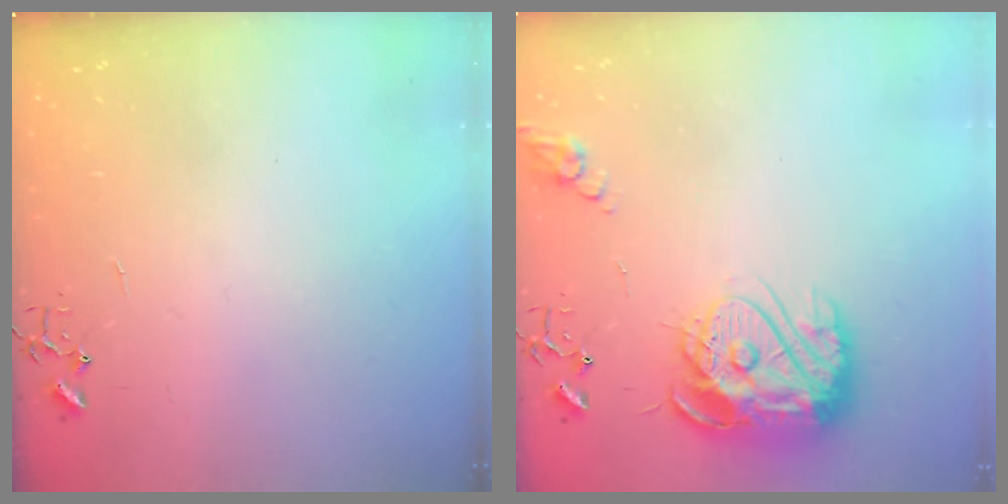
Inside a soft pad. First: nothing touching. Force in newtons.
{"total": 17.3, "press": 17.2, "slide": 1.8}